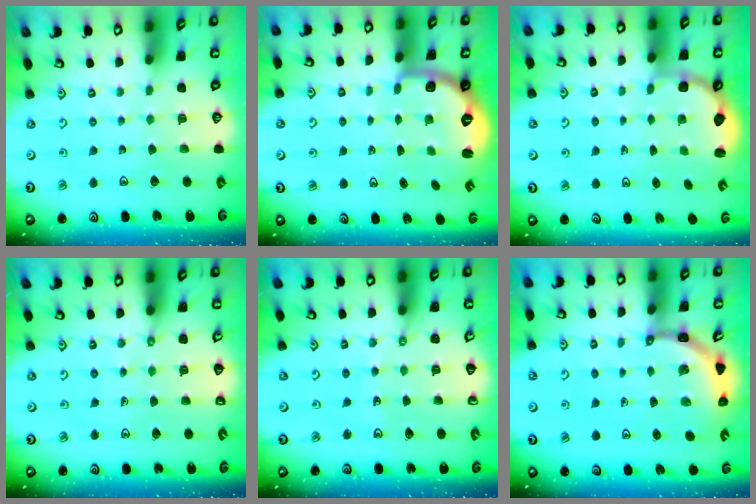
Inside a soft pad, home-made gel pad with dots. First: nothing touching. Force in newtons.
{"total": 2.6, "press": 1.5, "slide": 2.1}
{"total": 2.9, "press": 2.6, "slide": 1.2}
{"total": 1.7, "press": 1.7, "slide": 0.2}
{"total": 3.9, "press": 3.9, "slide": 0.2}
{"total": 3.6, "press": 3.6, "slide": 0.2}